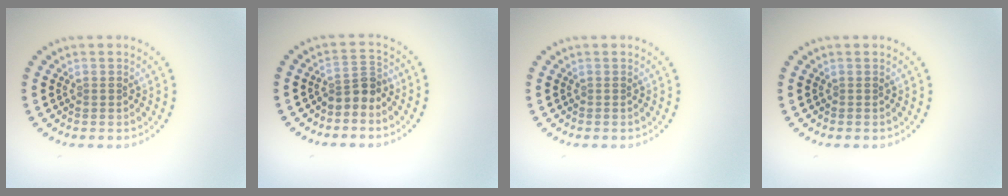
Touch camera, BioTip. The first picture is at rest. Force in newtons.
{"total": 2.4, "press": 1.8, "slide": 1.6}
{"total": 0.0}
{"total": 0.0}